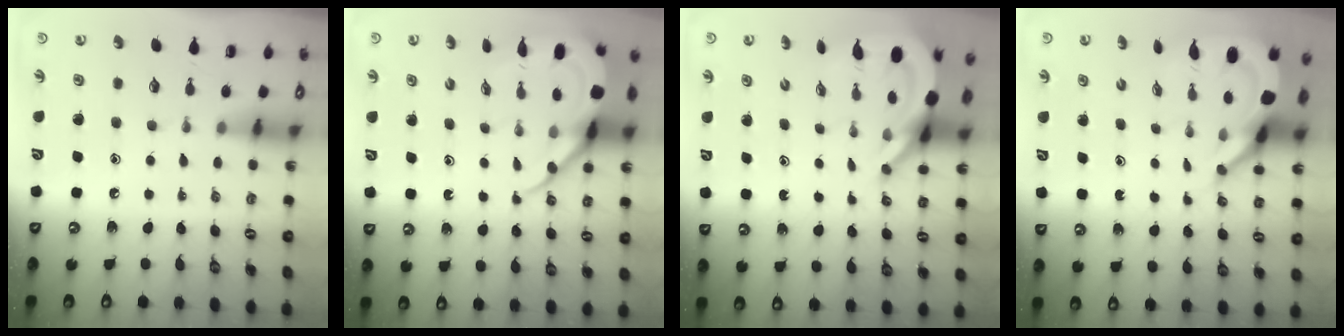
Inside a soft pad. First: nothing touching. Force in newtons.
{"total": 9.7, "press": 9.6, "slide": 0.9}
{"total": 8.2, "press": 8.1, "slide": 1.0}
{"total": 7.3, "press": 7.3, "slide": 1.0}